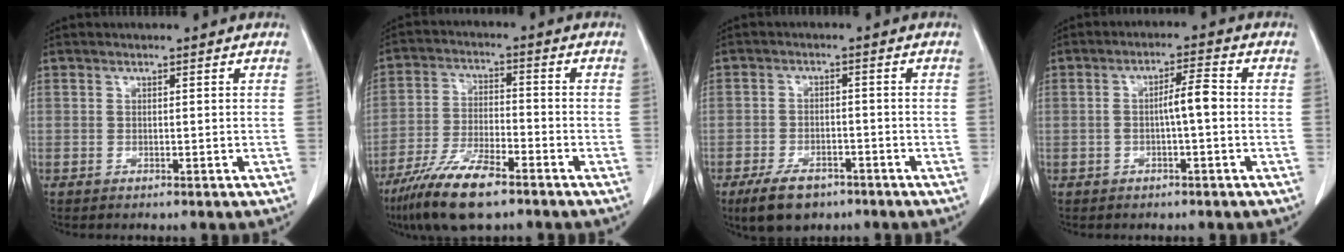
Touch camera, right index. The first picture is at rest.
{"total": 11.0, "force": [-7.6, 2.6, 7.5], "torque": [-0.148, -0.021, -0.139]}
{"total": 6.5, "force": [-4.4, 3.3, 3.4], "torque": [-0.066, -0.003, -0.070]}
{"total": 4.2, "force": [-0.5, 0.6, 4.2], "torque": [-0.071, 0.013, -0.007]}